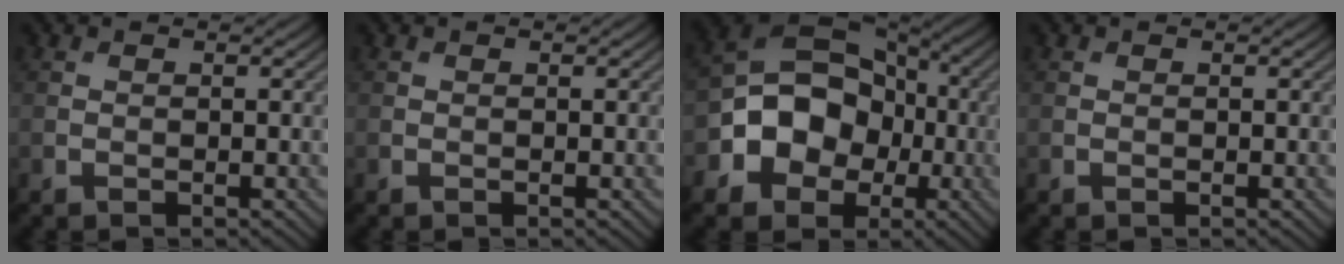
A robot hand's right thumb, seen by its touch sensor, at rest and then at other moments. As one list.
[{"total": 0.0}, {"total": 11.5, "force": [-2.6, 9.1, 6.6], "torque": [-0.107, -0.002, -0.074]}, {"total": 0.0}]